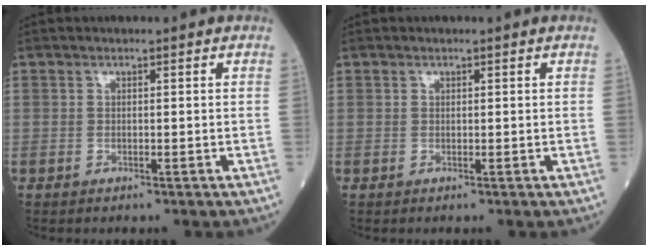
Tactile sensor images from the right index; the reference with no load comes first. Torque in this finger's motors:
{"motor_torque": [0.12, 0.07, -0.06, 0.00]}